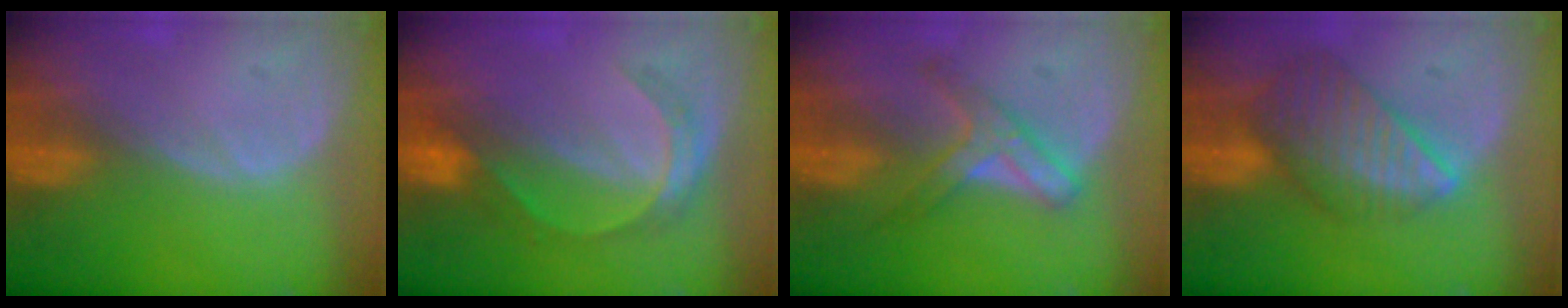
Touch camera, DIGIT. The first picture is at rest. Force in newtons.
{"total": 5.3, "press": 5.0, "slide": 1.7}
{"total": 5.2, "press": 5.2, "slide": 0.9}
{"total": 8.5, "press": 7.5, "slide": 4.2}